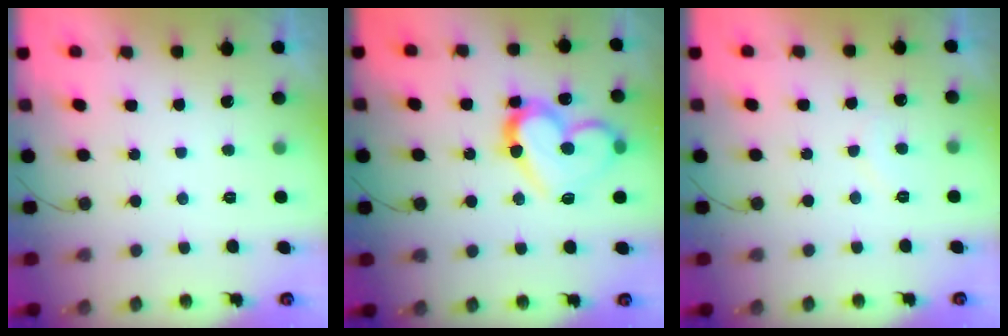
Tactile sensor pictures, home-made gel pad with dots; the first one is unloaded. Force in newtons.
{"total": 16.5, "press": 16.5, "slide": 1.1}
{"total": 4.8, "press": 4.8, "slide": 0.4}